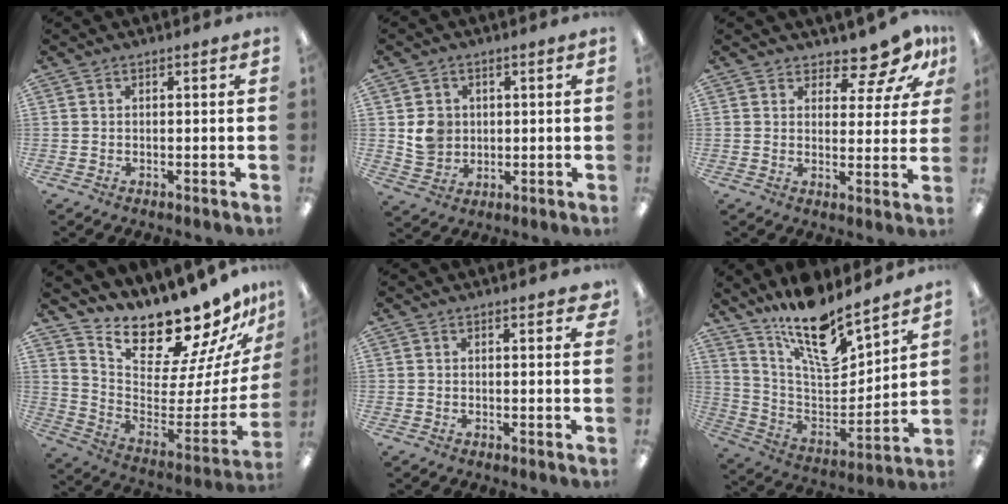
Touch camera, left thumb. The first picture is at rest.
{"total": 6.0, "force": [1.4, 5.5, 2.0], "torque": [-0.027, 0.007, 0.027]}
{"total": 8.5, "force": [7.1, 3.2, 3.3], "torque": [-0.045, -0.051, 0.125]}
{"total": 18.3, "force": [16.5, 4.8, 6.3], "torque": [-0.084, -0.159, 0.275]}
{"total": 1.6, "force": [1.3, 0.4, 1.0], "torque": [-0.006, -0.004, 0.019]}
{"total": 17.1, "force": [13.5, 5.0, 9.1], "torque": [-0.161, -0.104, 0.234]}